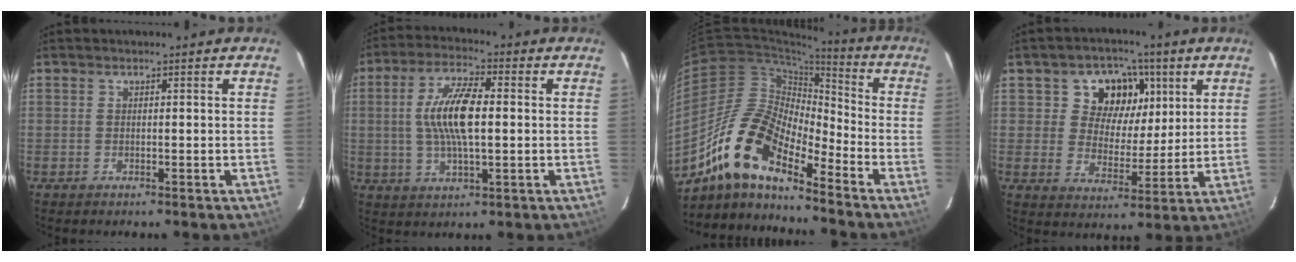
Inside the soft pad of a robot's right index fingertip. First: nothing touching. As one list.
[{"total": 10.7, "force": [0.5, 3.5, 10.1], "torque": [-0.200, 0.009, 0.009]}, {"total": 14.9, "force": [-11.2, 4.5, 8.8], "torque": [-0.151, 0.004, -0.228]}, {"total": 10.4, "force": [4.1, 8.5, 4.4], "torque": [-0.078, 0.003, 0.065]}]